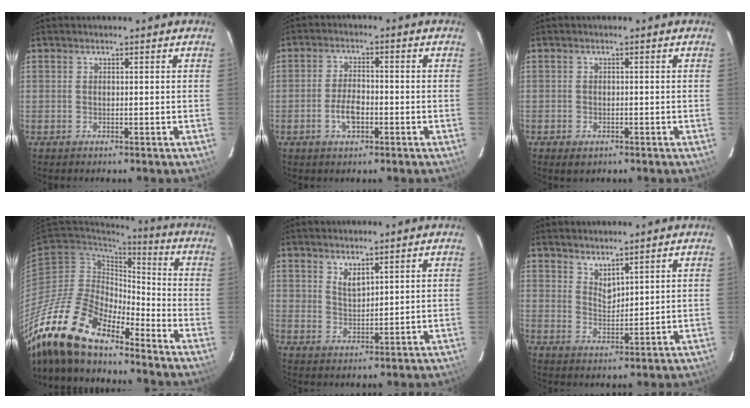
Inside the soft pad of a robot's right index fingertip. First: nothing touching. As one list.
[{"total": 4.9, "force": [-2.0, 2.5, 3.7], "torque": [-0.076, 0.006, -0.034]}, {"total": 2.2, "force": [-1.3, 1.6, 0.9], "torque": [-0.018, -0.004, -0.018]}, {"total": 19.7, "force": [-15.9, 6.2, 10.0], "torque": [-0.198, -0.035, -0.303]}, {"total": 3.0, "force": [2.4, 1.2, 1.3], "torque": [-0.020, -0.001, 0.046]}, {"total": 3.6, "force": [3.2, 1.1, 1.3], "torque": [-0.019, -0.006, 0.056]}]